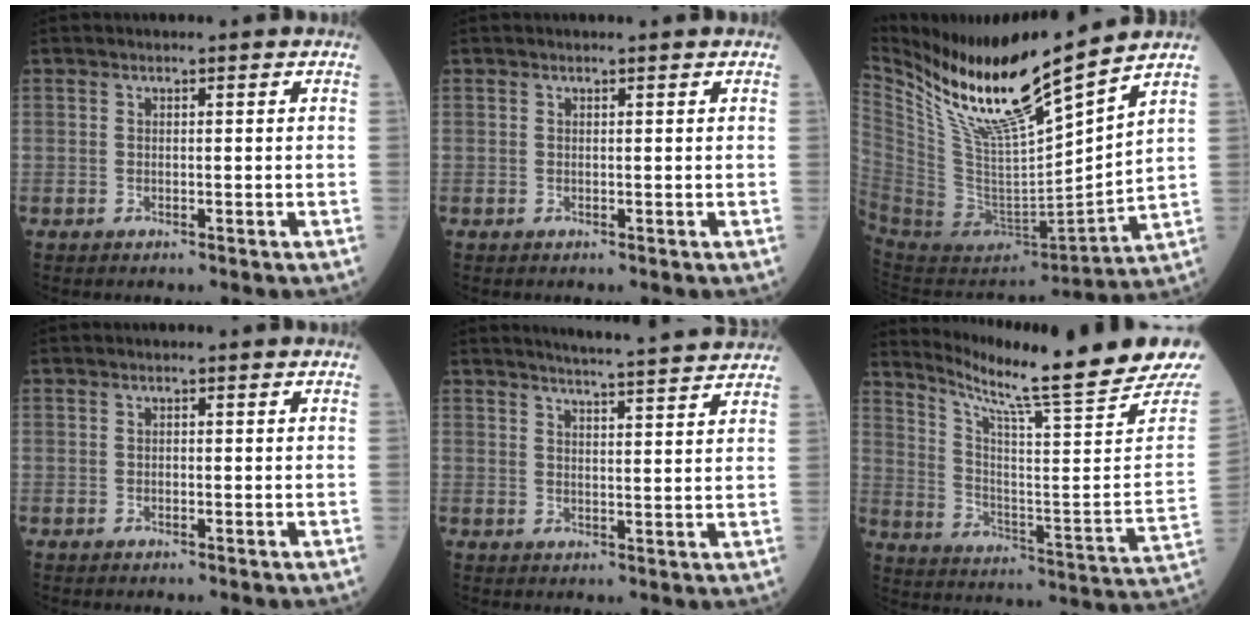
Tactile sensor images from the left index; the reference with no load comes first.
{"total": 0.8, "force": [0.8, -0.1, 0.3], "torque": [-0.008, 0.003, 0.011]}
{"total": 19.1, "force": [14.8, 0.9, 12.0], "torque": [-0.225, -0.025, 0.290]}
{"total": 0.0}
{"total": 12.3, "force": [11.7, -0.3, 4.0], "torque": [-0.061, -0.003, 0.140]}
{"total": 22.7, "force": [19.3, -2.0, 11.7], "torque": [-0.193, -0.087, 0.271]}